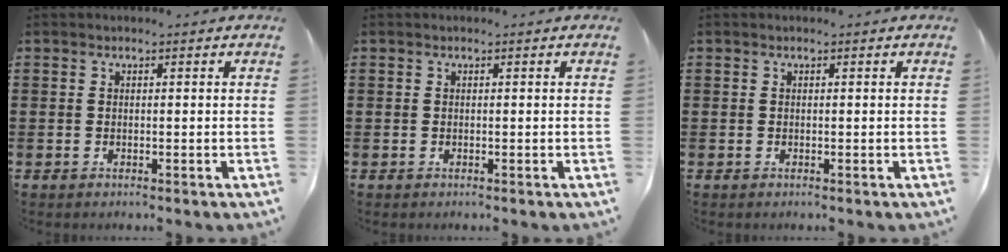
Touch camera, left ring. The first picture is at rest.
{"total": 0.0}
{"total": 0.0}